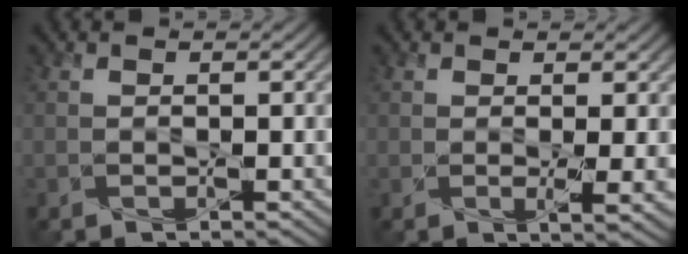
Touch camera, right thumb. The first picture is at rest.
{"total": 2.1, "force": [0.6, 0.2, 2.0], "torque": [-0.037, -0.004, 0.010]}